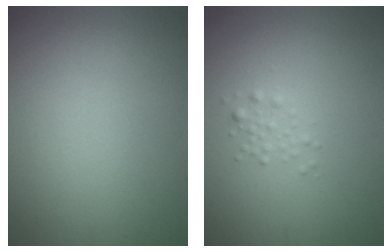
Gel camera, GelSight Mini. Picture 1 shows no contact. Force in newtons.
{"total": 1.1, "press": 1.1, "slide": 0.0}